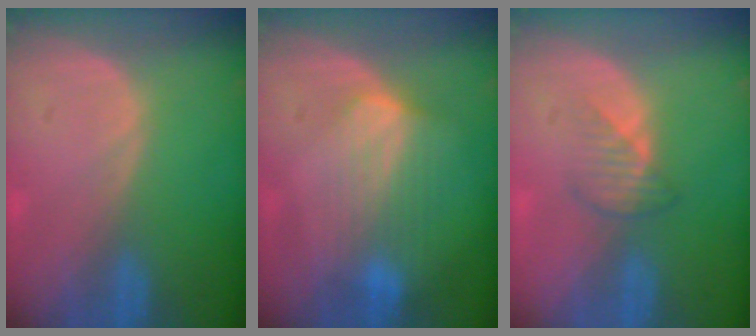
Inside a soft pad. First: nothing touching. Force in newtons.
{"total": 7.2, "press": 6.5, "slide": 3.1}
{"total": 2.7, "press": 2.6, "slide": 0.5}